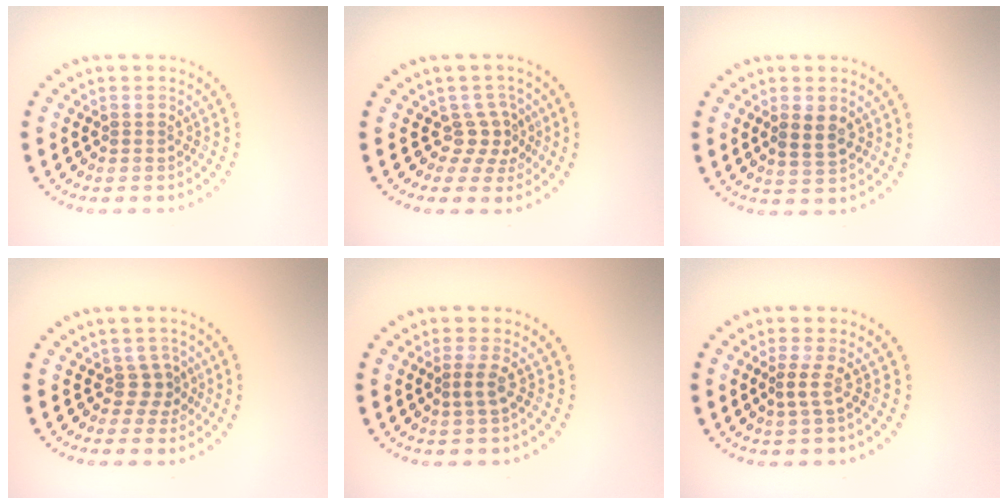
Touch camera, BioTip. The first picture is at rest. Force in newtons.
{"total": 2.4, "press": 1.6, "slide": 1.8}
{"total": 1.8, "press": 1.7, "slide": 0.5}
{"total": 1.9, "press": 1.2, "slide": 1.4}
{"total": 1.3, "press": 1.1, "slide": 0.7}
{"total": 1.4, "press": 1.0, "slide": 1.0}